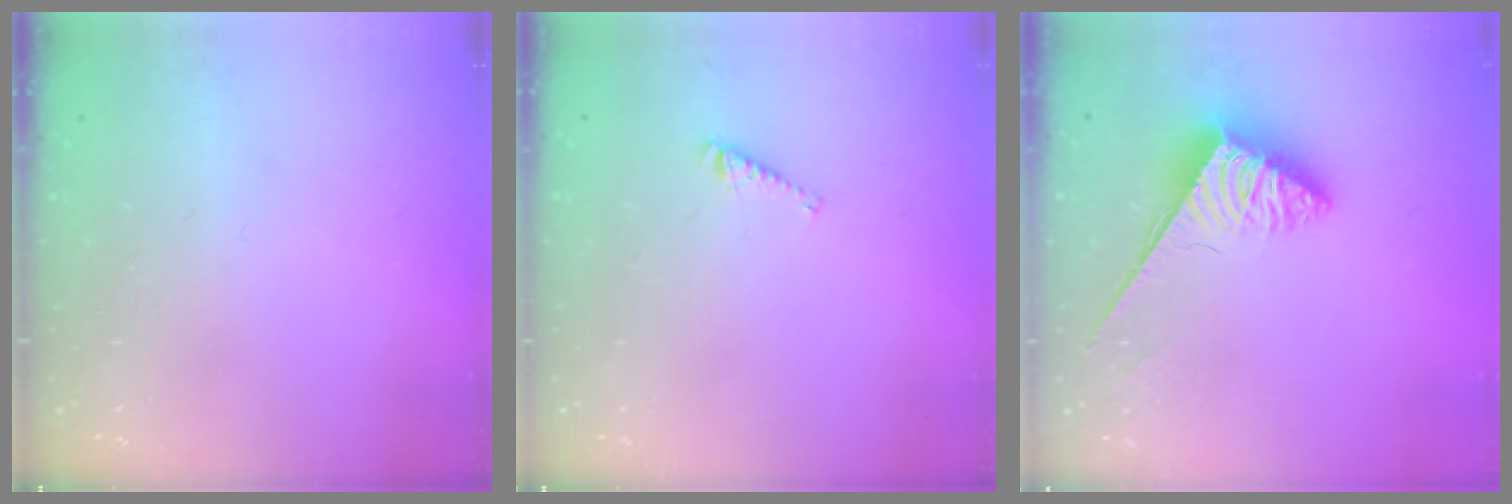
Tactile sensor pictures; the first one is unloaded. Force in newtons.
{"total": 3.7, "press": 3.7, "slide": 0.5}
{"total": 3.7, "press": 3.7, "slide": 0.6}